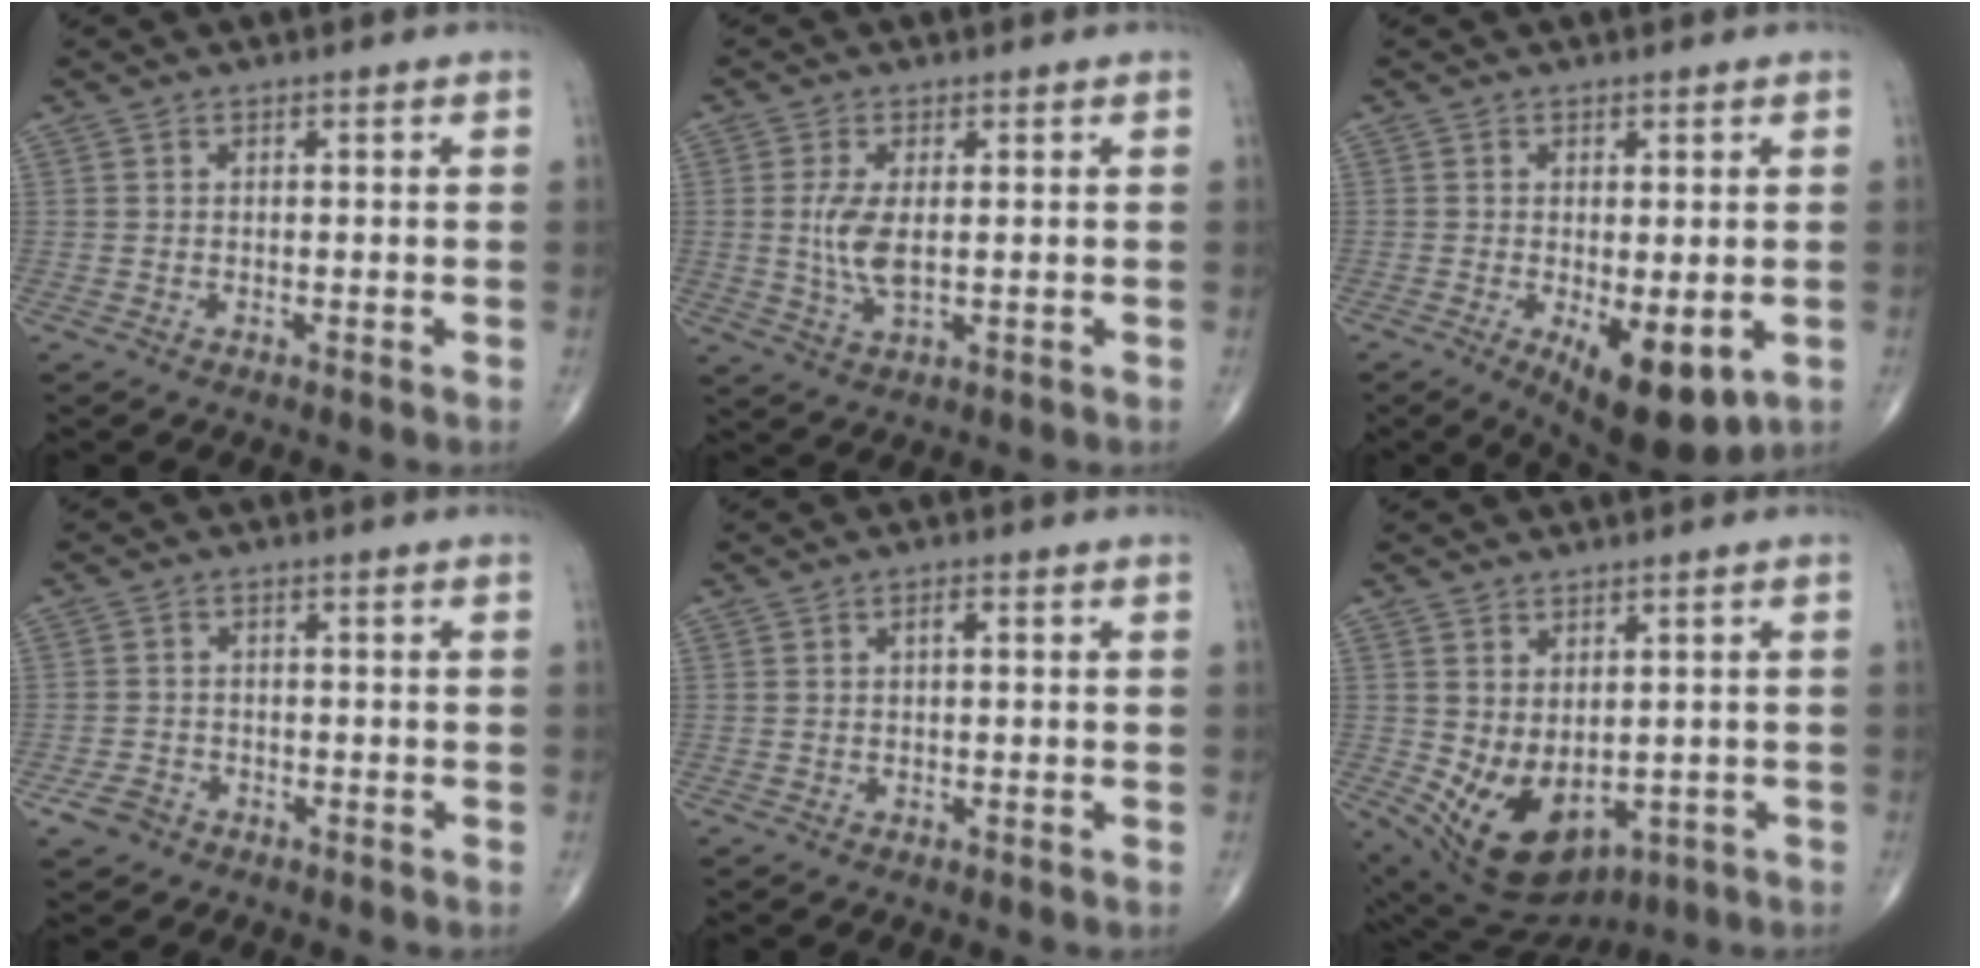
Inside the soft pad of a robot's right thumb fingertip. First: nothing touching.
{"total": 5.9, "force": [0.4, 2.4, 5.4], "torque": [-0.118, -0.011, 0.011]}
{"total": 10.2, "force": [-2.9, 4.2, 8.8], "torque": [-0.121, -0.020, -0.033]}
{"total": 3.2, "force": [-2.0, 2.3, 0.9], "torque": [-0.013, 0.013, -0.033]}
{"total": 1.3, "force": [0.3, 0.4, 1.2], "torque": [-0.021, 0.003, 0.003]}
{"total": 12.2, "force": [-2.1, 8.0, 9.0], "torque": [-0.143, -0.005, -0.001]}